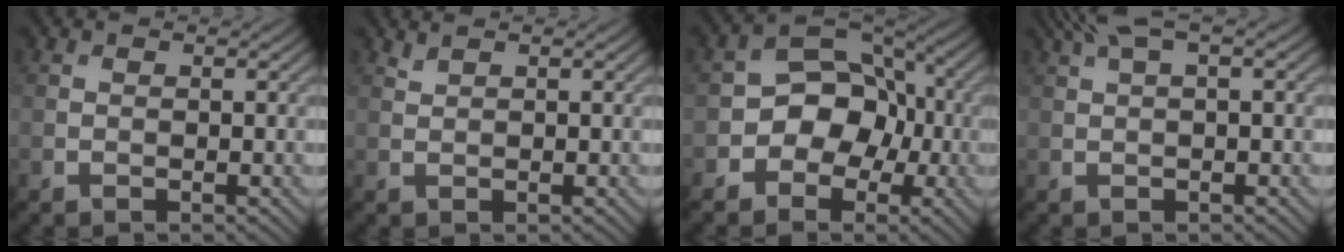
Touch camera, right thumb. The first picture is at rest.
{"total": 0.9, "force": [0.9, 0.0, 0.3], "torque": [-0.008, 0.005, 0.020]}
{"total": 7.2, "force": [-1.9, 5.8, 3.8], "torque": [-0.033, 0.006, -0.056]}
{"total": 4.2, "force": [2.0, 0.8, 3.6], "torque": [-0.074, 0.022, 0.039]}